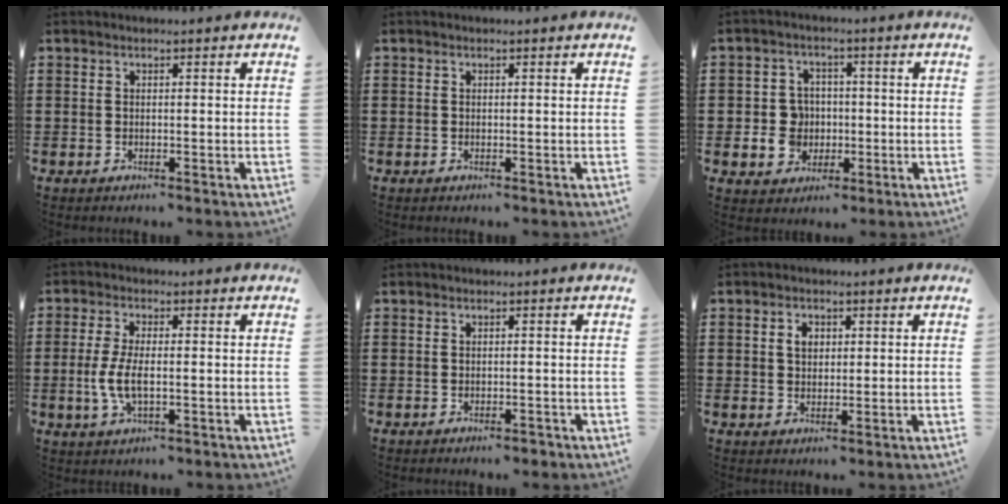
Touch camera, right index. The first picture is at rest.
{"total": 0.0}
{"total": 5.6, "force": [-0.7, 5.2, 2.1], "torque": [-0.054, 0.015, -0.011]}
{"total": 5.4, "force": [-0.9, 2.1, 5.0], "torque": [-0.114, -0.005, -0.023]}
{"total": 0.7, "force": [-0.6, 0.2, 0.3], "torque": [-0.009, -0.003, -0.010]}
{"total": 2.2, "force": [0.7, 1.5, 1.4], "torque": [-0.033, 0.010, 0.012]}